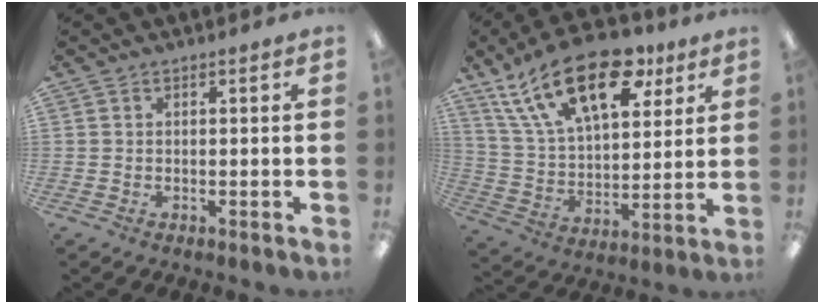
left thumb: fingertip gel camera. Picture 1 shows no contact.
{"total": 23.4, "force": [13.4, 11.4, 15.4], "torque": [-0.260, -0.056, 0.237]}